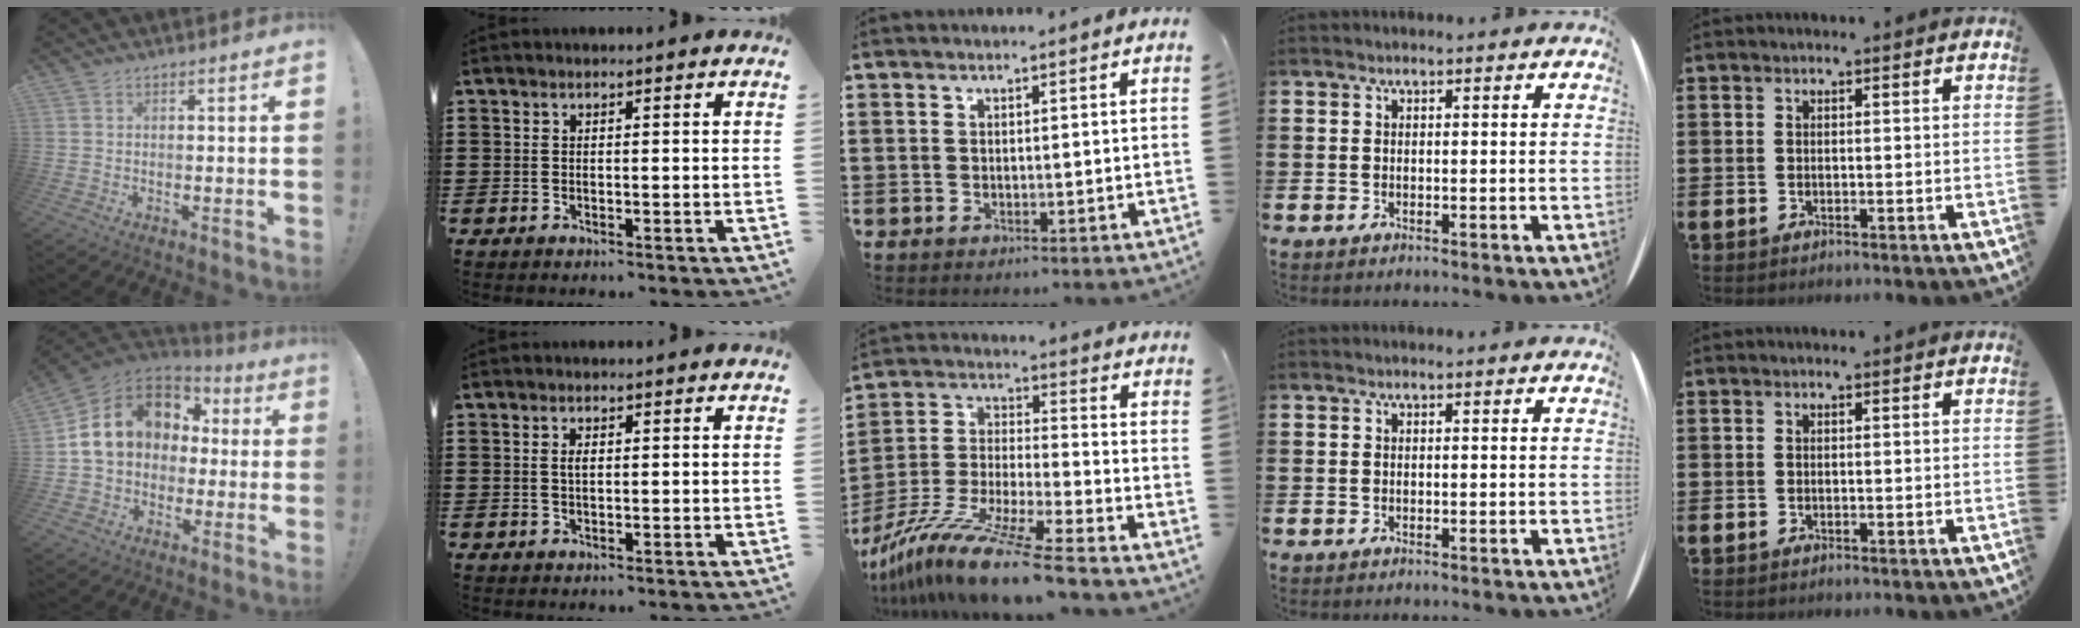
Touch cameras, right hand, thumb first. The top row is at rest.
{"thumb": {"total": 15.8, "force": [3.6, 12.5, 9.0], "torque": [-0.153, -0.002, 0.076]}, "index": {"total": 1.3, "force": [0.2, 0.6, 1.2], "torque": [-0.025, 0.004, 0.002]}, "middle": {"total": 13.4, "force": [-11.5, -0.8, 6.8], "torque": [-0.138, 0.002, -0.227]}}